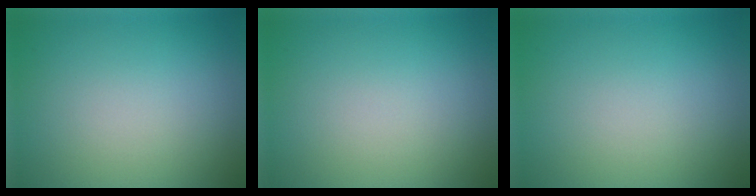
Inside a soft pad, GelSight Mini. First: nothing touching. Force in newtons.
{"total": 0.0}
{"total": 0.0}